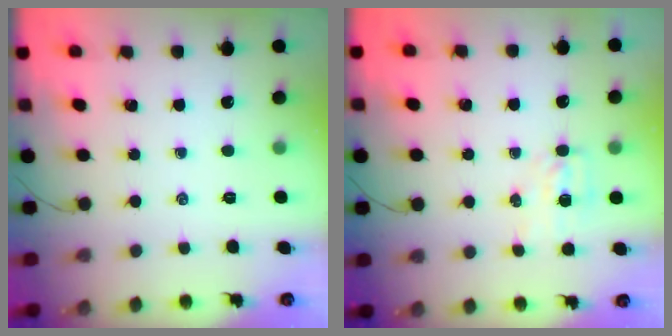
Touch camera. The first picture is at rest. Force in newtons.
{"total": 4.0, "press": 3.8, "slide": 1.2}